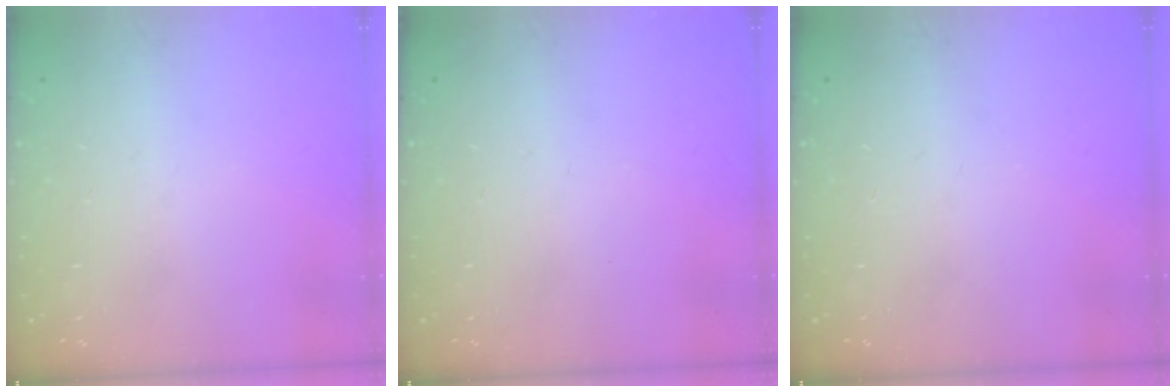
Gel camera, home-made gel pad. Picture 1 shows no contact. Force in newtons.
{"total": 0.0}
{"total": 0.0}